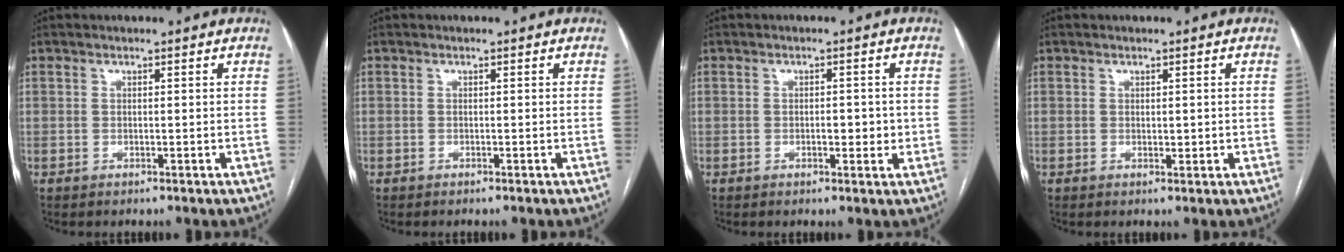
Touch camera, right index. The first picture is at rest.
{"total": 0.0}
{"total": 2.6, "force": [-0.3, 1.3, 2.3], "torque": [-0.033, 0.002, -0.002]}
{"total": 1.2, "force": [0.1, 0.7, 0.9], "torque": [-0.013, -0.004, 0.005]}